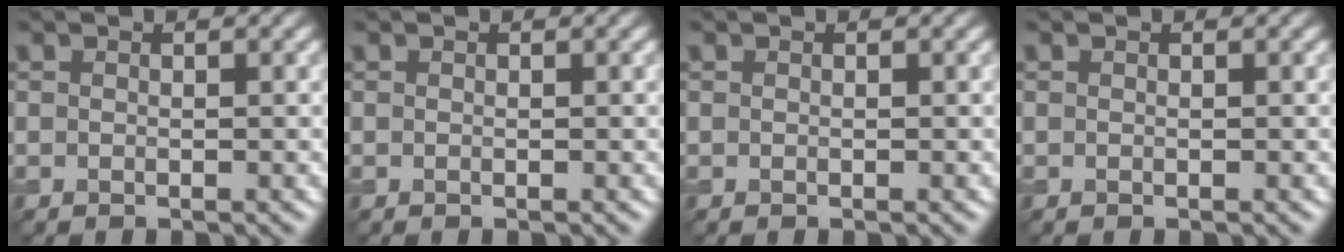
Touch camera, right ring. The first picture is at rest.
{"total": 0.0}
{"total": 0.0}
{"total": 0.0}